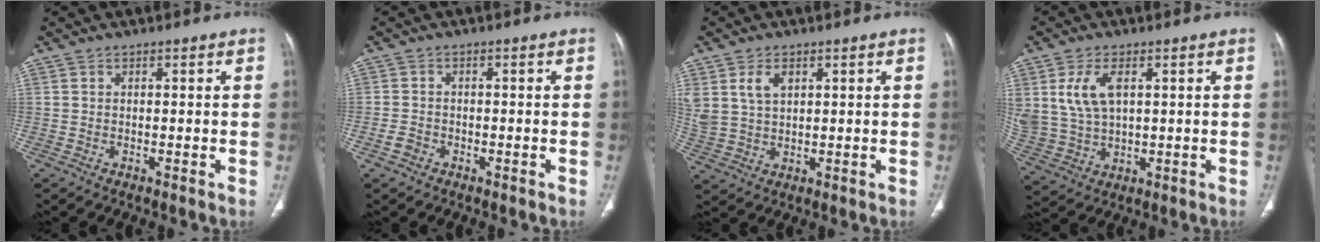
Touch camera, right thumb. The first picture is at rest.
{"total": 2.1, "force": [-1.2, 1.6, 0.8], "torque": [-0.013, 0.009, -0.022]}
{"total": 6.6, "force": [2.8, 4.2, 4.2], "torque": [-0.086, -0.006, 0.063]}
{"total": 9.1, "force": [2.8, 5.4, 6.7], "torque": [-0.139, -0.006, 0.065]}